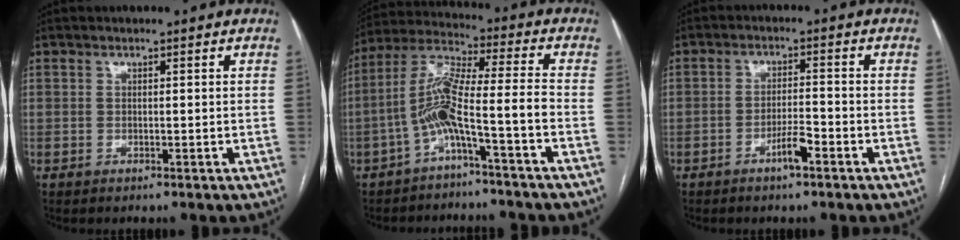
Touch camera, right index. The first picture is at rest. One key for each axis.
{"total": 9.0, "fx": -3.9, "fy": -0.4, "fz": 8.1, "tx": -0.164, "ty": 0.030, "tz": -0.075}
{"total": 3.8, "fx": -2.2, "fy": 0.5, "fz": 3.0, "tx": -0.054, "ty": 0.003, "tz": -0.038}